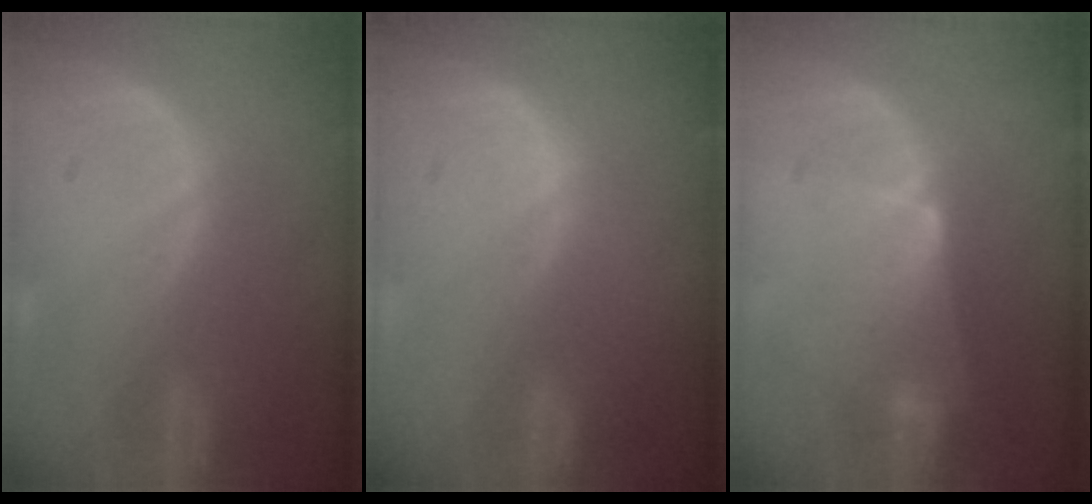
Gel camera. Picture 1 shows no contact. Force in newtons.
{"total": 0.0}
{"total": 6.4, "press": 5.7, "slide": 2.9}